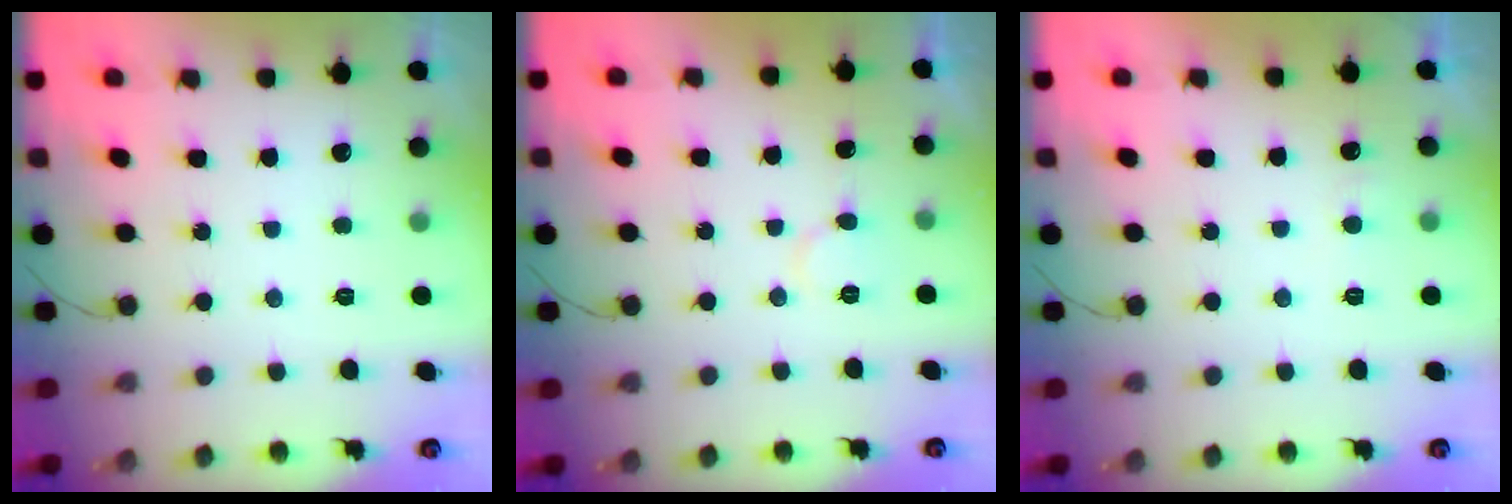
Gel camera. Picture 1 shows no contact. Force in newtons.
{"total": 5.3, "press": 5.2, "slide": 0.5}
{"total": 4.3, "press": 4.3, "slide": 0.5}